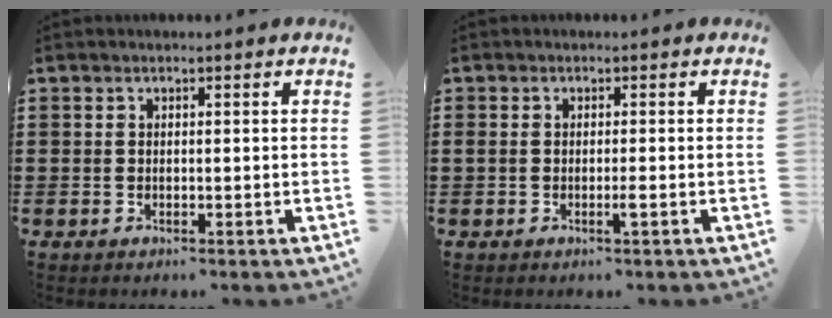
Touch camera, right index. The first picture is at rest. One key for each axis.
{"total": 1.5, "fx": -0.7, "fy": 0.0, "fz": 1.4, "tx": -0.026, "ty": -0.001, "tz": -0.013}